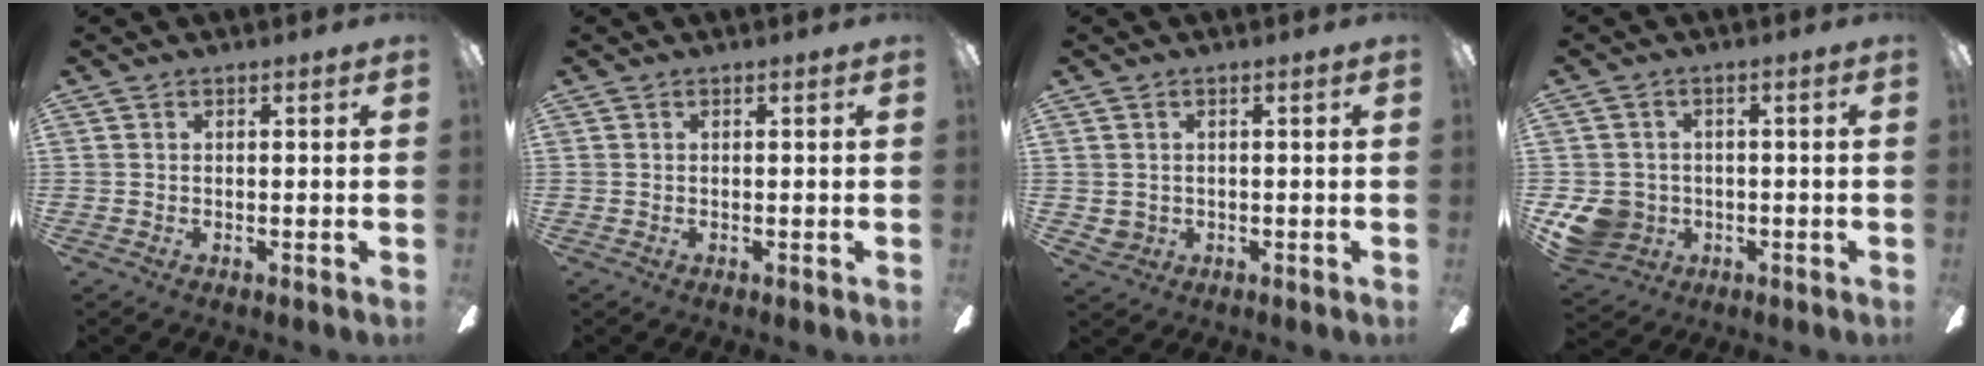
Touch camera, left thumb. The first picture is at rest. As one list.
[{"total": 0.0}, {"total": 2.1, "force": [0.5, 1.9, 0.4], "torque": [-0.012, 0.004, 0.010]}, {"total": 7.8, "force": [-2.0, 7.1, 2.6], "torque": [-0.067, 0.014, -0.036]}]